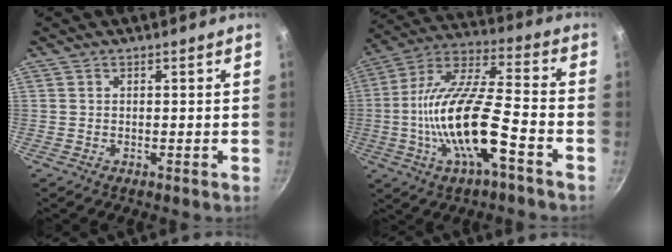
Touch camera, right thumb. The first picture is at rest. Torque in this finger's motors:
{"motor_torque": [2.55, 2.32, 2.22, -0.54, 0.83]}